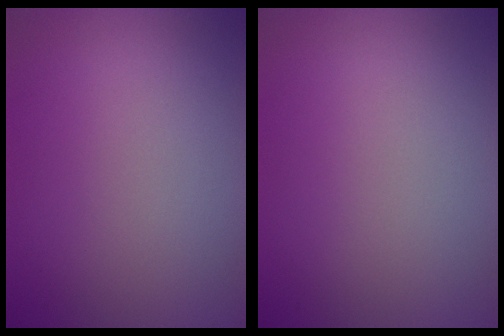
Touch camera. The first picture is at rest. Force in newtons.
{"total": 0.0}